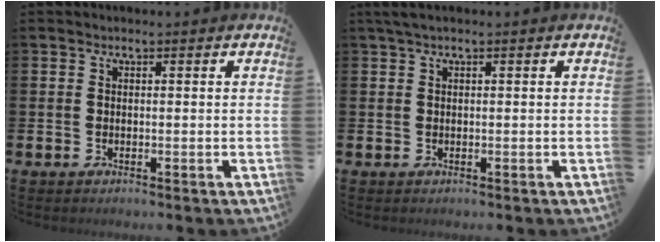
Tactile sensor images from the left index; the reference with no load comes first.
{"total": 1.2, "force": [0.7, 0.1, 1.0], "torque": [-0.025, 0.007, 0.013]}